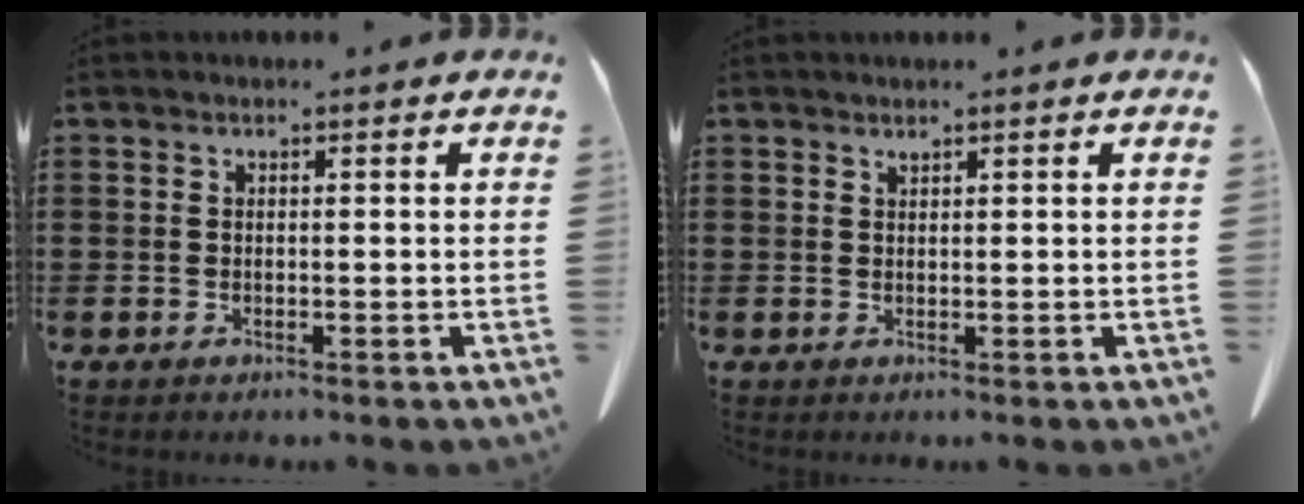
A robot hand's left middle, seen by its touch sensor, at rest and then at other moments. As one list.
[{"total": 0.7, "force": [0.6, 0.1, 0.2], "torque": [-0.006, -0.001, 0.013]}]